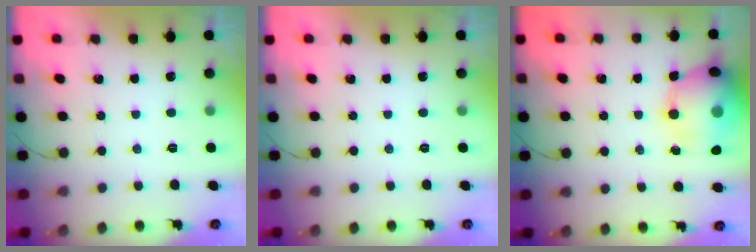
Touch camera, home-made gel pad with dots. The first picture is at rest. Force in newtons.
{"total": 0.0}
{"total": 17.6, "press": 17.3, "slide": 2.7}